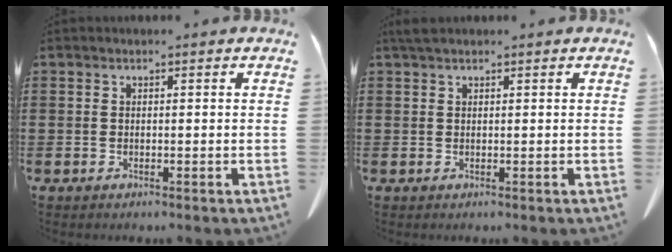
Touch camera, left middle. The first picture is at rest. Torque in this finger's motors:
{"motor_torque": [0.58, 0.50, 0.05, 0.04]}